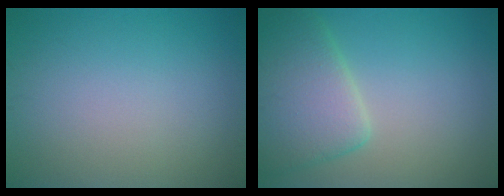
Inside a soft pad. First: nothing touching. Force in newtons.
{"total": 5.9, "press": 5.9, "slide": 0.2}